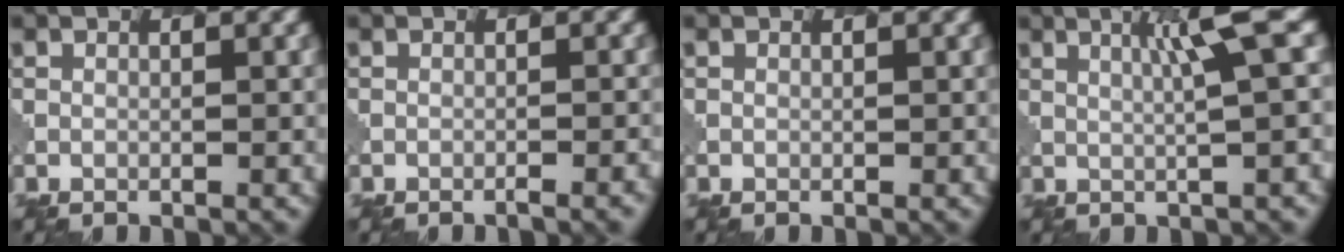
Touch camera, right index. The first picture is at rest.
{"total": 1.5, "force": [-0.9, 0.2, 1.1], "torque": [-0.005, 0.004, -0.017]}
{"total": 0.0}
{"total": 4.3, "force": [1.6, 0.3, 4.0], "torque": [-0.056, 0.013, 0.032]}